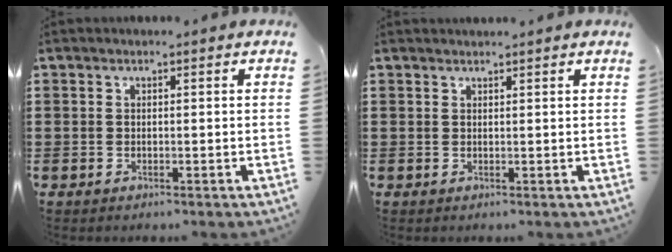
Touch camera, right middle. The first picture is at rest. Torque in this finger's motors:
{"motor_torque": [0.09, -0.09, 0.09, 0.03]}